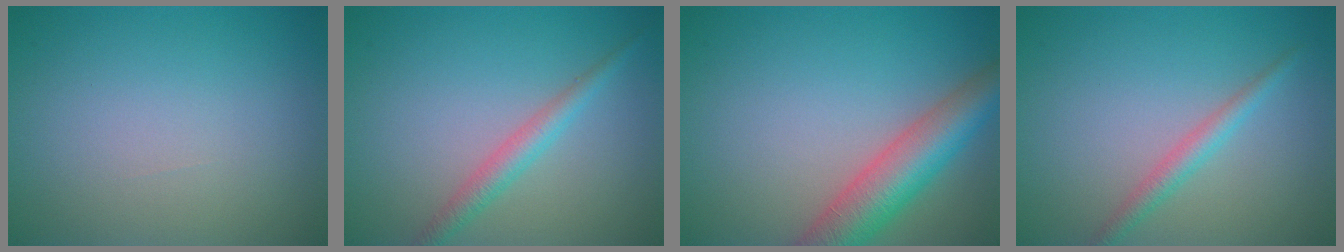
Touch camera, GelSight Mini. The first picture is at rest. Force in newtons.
{"total": 2.3, "press": 2.3, "slide": 0.1}
{"total": 6.5, "press": 6.5, "slide": 0.5}
{"total": 2.0, "press": 2.0, "slide": 0.1}